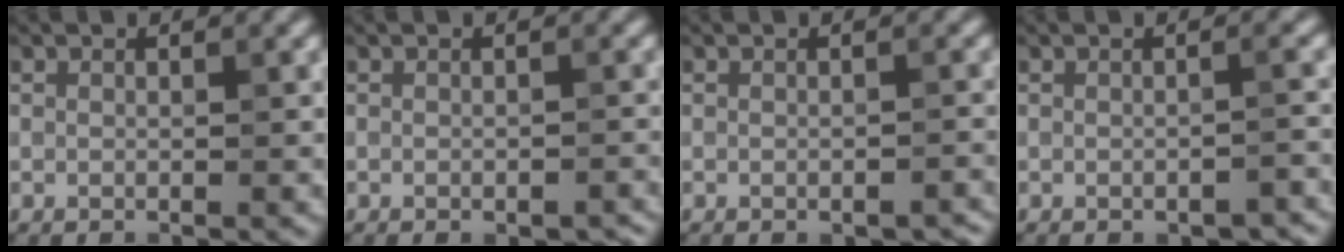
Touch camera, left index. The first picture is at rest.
{"total": 1.5, "force": [-1.2, 0.3, 0.8], "torque": [-0.015, -0.002, -0.013]}
{"total": 1.4, "force": [-1.1, 0.3, 0.8], "torque": [-0.014, -0.003, -0.013]}
{"total": 2.3, "force": [-1.2, 0.7, 1.9], "torque": [-0.026, 0.000, -0.019]}